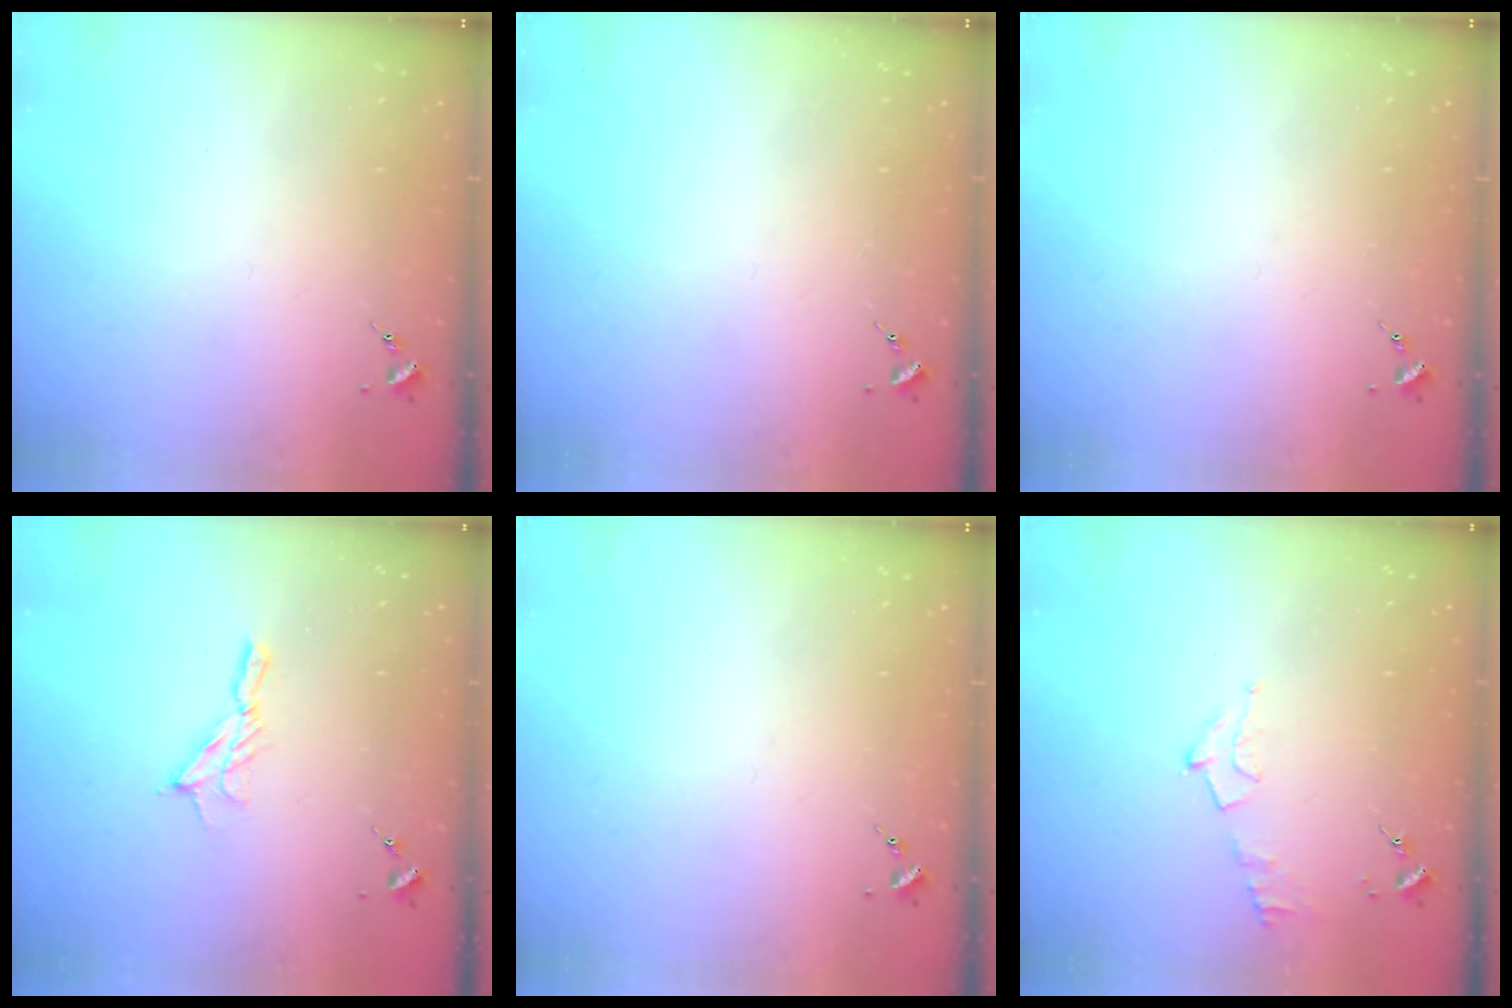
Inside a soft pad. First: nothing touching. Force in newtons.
{"total": 0.0}
{"total": 0.0}
{"total": 8.1, "press": 8.0, "slide": 0.6}
{"total": 0.0}
{"total": 6.8, "press": 6.8, "slide": 0.8}